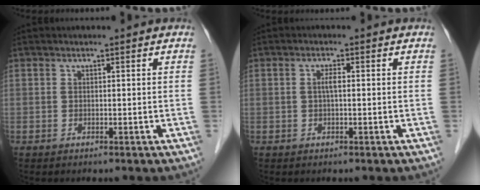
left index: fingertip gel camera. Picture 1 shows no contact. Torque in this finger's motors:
{"motor_torque": [0.29, 0.18, 0.01, 0.01]}